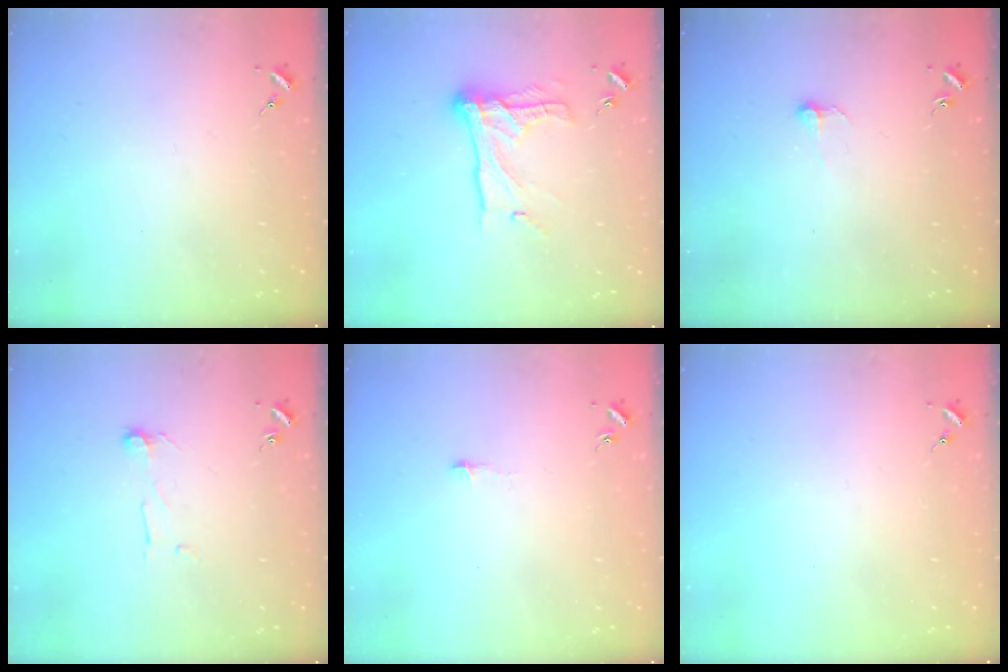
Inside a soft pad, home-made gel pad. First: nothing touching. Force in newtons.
{"total": 15.8, "press": 15.8, "slide": 1.2}
{"total": 4.6, "press": 4.6, "slide": 0.4}
{"total": 6.5, "press": 6.5, "slide": 0.6}
{"total": 3.6, "press": 3.6, "slide": 0.3}
{"total": 0.0}